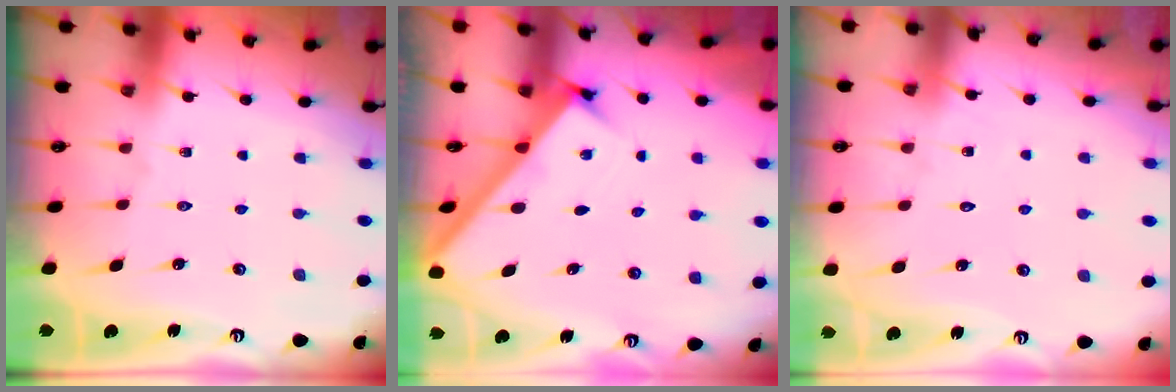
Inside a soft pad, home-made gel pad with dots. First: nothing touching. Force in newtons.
{"total": 2.5, "press": 2.5, "slide": 0.3}
{"total": 6.3, "press": 6.3, "slide": 0.6}